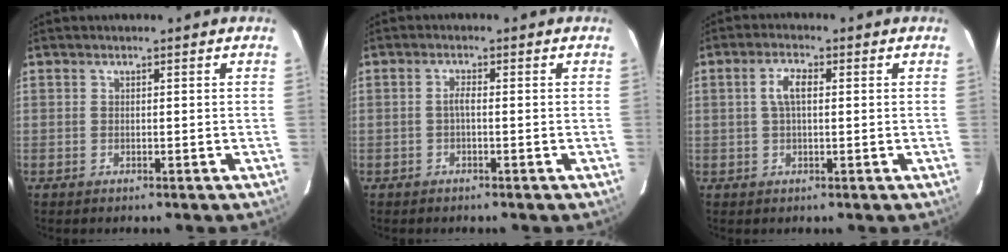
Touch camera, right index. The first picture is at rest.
{"total": 1.3, "force": [-0.4, 0.2, 1.3], "torque": [-0.025, 0.005, -0.010]}
{"total": 3.9, "force": [0.7, 1.5, 3.5], "torque": [-0.070, 0.009, 0.013]}